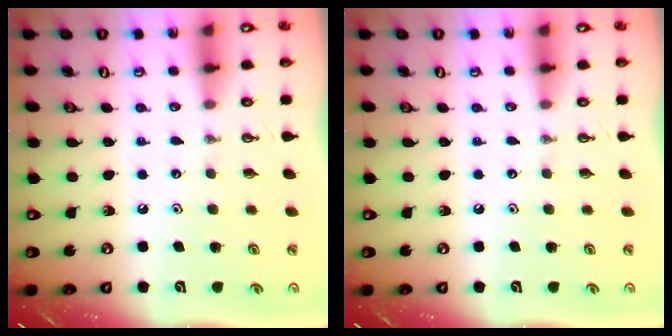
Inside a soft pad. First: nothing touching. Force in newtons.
{"total": 0.0}